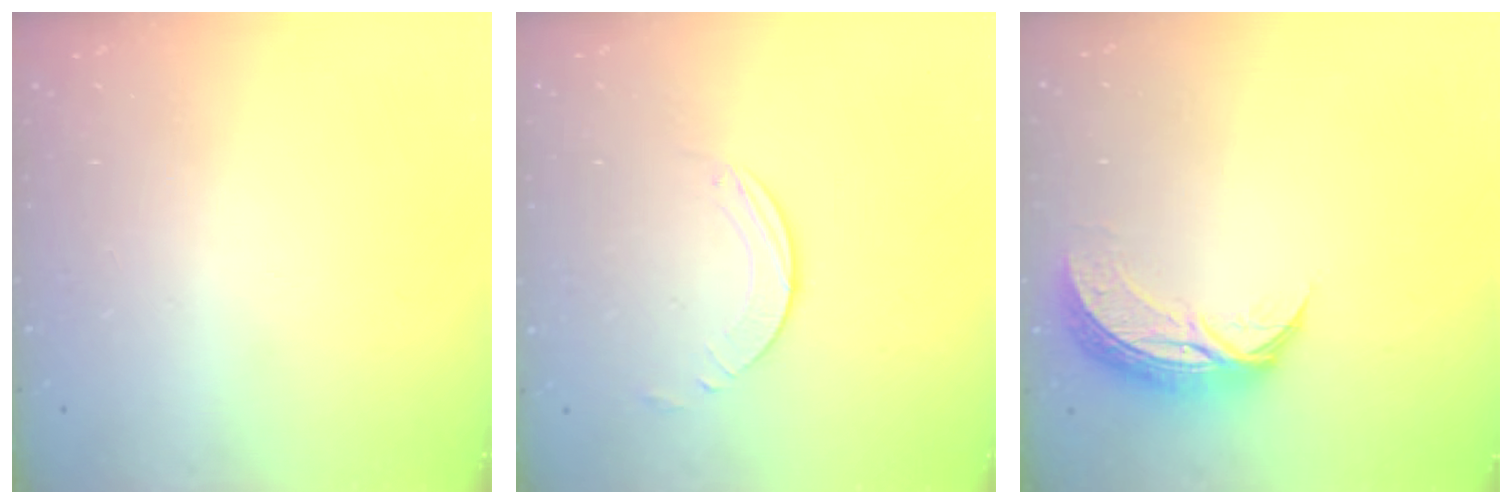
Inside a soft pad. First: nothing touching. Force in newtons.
{"total": 2.8, "press": 2.8, "slide": 0.2}
{"total": 10.1, "press": 10.1, "slide": 0.3}